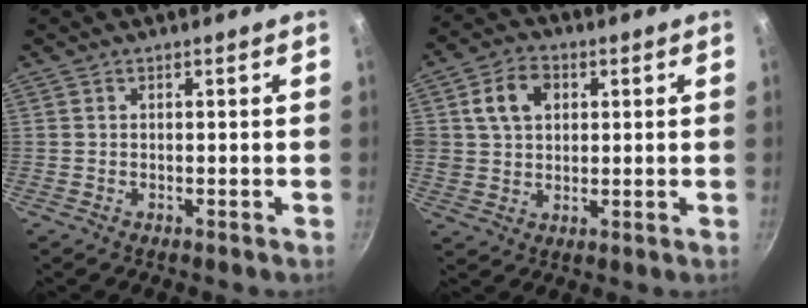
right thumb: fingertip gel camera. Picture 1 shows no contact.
{"total": 8.2, "force": [2.4, 6.3, 4.6], "torque": [-0.065, 0.005, 0.036]}